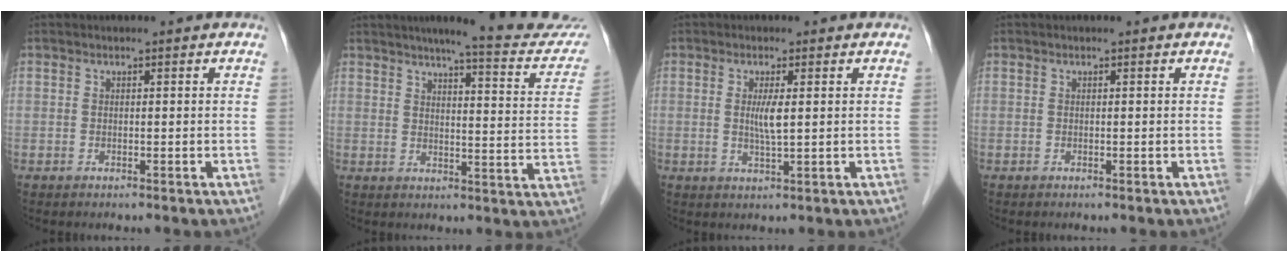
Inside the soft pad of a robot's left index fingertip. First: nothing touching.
{"total": 15.9, "force": [14.5, 0.8, 6.6], "torque": [-0.074, -0.052, 0.161]}
{"total": 2.9, "force": [0.3, 0.1, 2.9], "torque": [-0.060, -0.008, 0.006]}
{"total": 0.0}